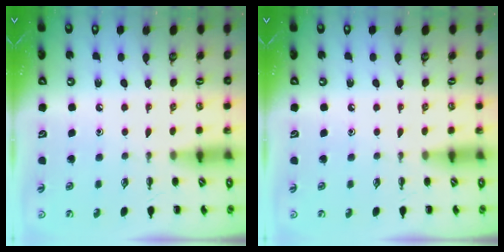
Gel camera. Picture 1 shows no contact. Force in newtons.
{"total": 0.0}